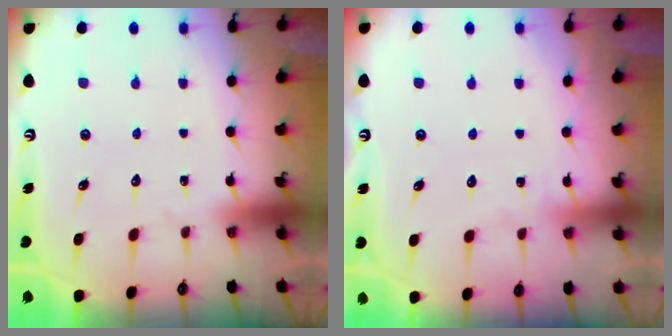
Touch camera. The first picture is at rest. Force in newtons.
{"total": 3.1, "press": 3.1, "slide": 0.4}